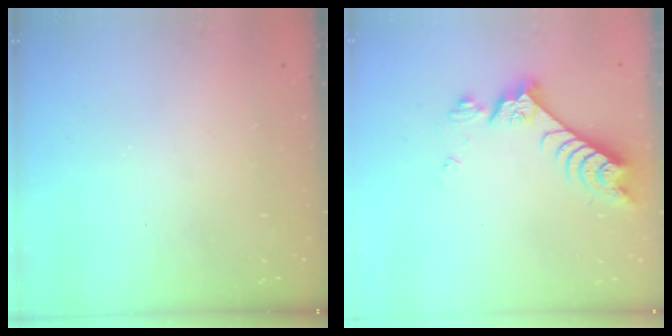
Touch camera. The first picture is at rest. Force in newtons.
{"total": 7.6, "press": 7.6, "slide": 0.8}